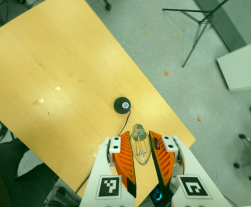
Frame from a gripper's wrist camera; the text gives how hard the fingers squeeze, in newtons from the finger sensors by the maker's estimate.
{"total": 11.6, "left": 11.8, "right": 11.3}